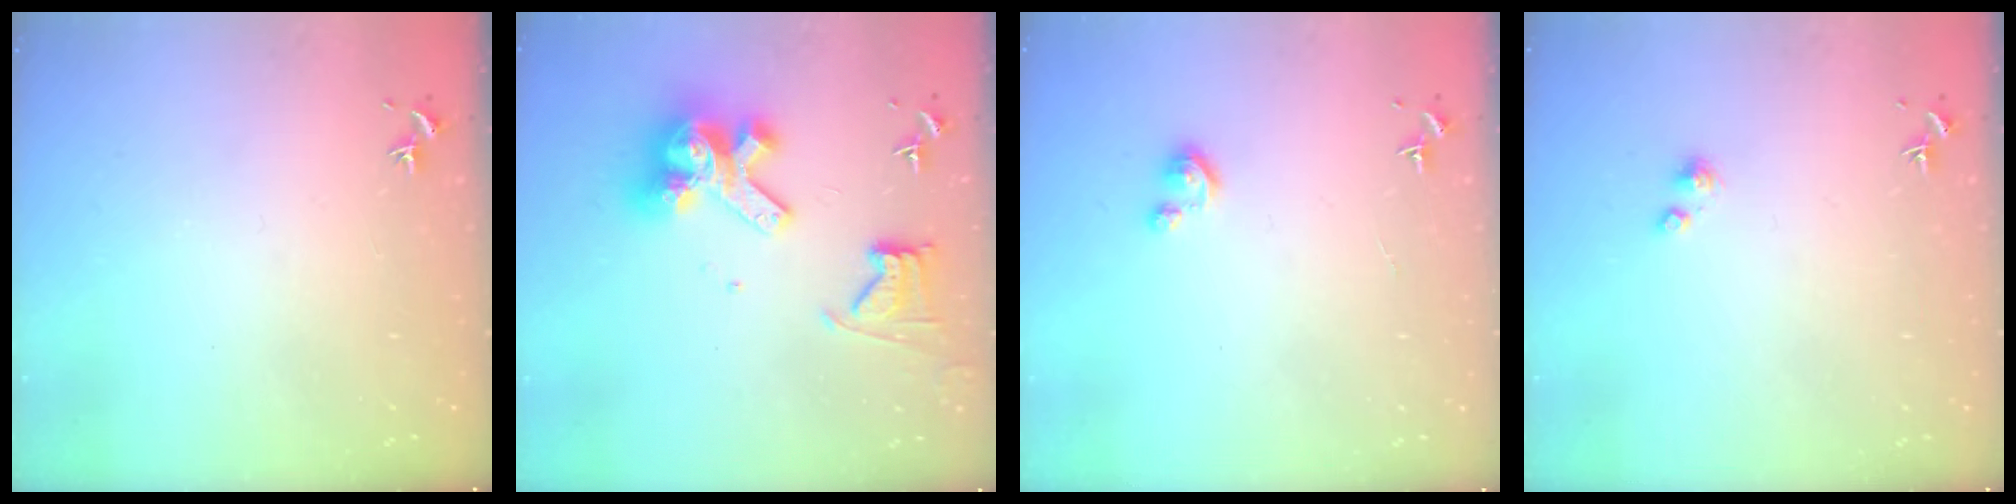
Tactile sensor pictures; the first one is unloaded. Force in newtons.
{"total": 15.4, "press": 15.3, "slide": 1.8}
{"total": 2.8, "press": 2.8, "slide": 0.3}
{"total": 2.2, "press": 2.2, "slide": 0.2}